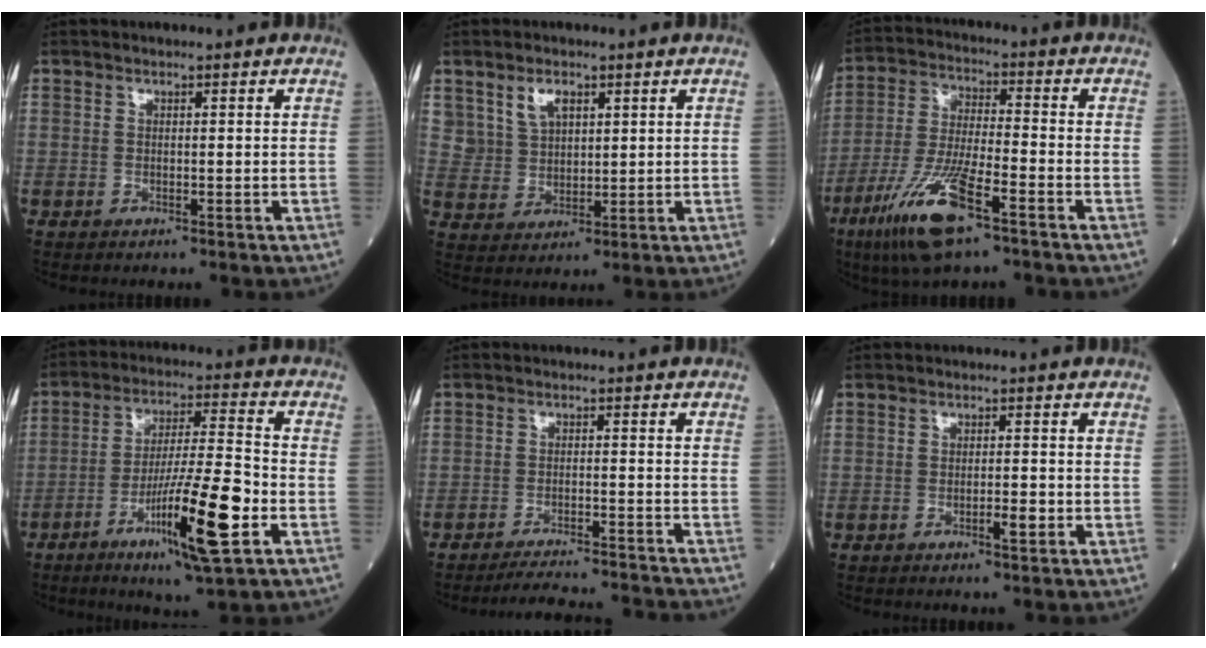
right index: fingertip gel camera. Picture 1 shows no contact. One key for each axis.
{"total": 5.1, "fx": 2.9, "fy": 3.4, "fz": 2.5, "tx": -0.050, "ty": 0.009, "tz": 0.064}
{"total": 12.6, "fx": -7.2, "fy": 2.0, "fz": 10.1, "tx": -0.210, "ty": -0.025, "tz": -0.132}
{"total": 14.2, "fx": -5.6, "fy": 0.6, "fz": 13.0, "tx": -0.232, "ty": -0.017, "tz": -0.093}
{"total": 10.6, "fx": -10.3, "fy": -0.2, "fz": 2.3, "tx": -0.033, "ty": -0.007, "tz": -0.143}
{"total": 2.0, "fx": -0.8, "fy": 0.3, "fz": 1.7, "tx": -0.031, "ty": -0.002, "tz": -0.012}